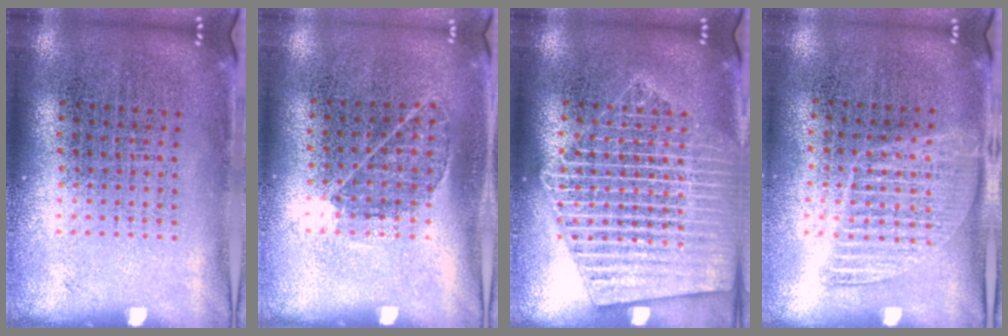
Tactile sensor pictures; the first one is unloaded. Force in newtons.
{"total": 0.8, "press": 0.7, "slide": 0.5}
{"total": 4.0, "press": 3.9, "slide": 0.4}
{"total": 1.3, "press": 1.1, "slide": 0.6}